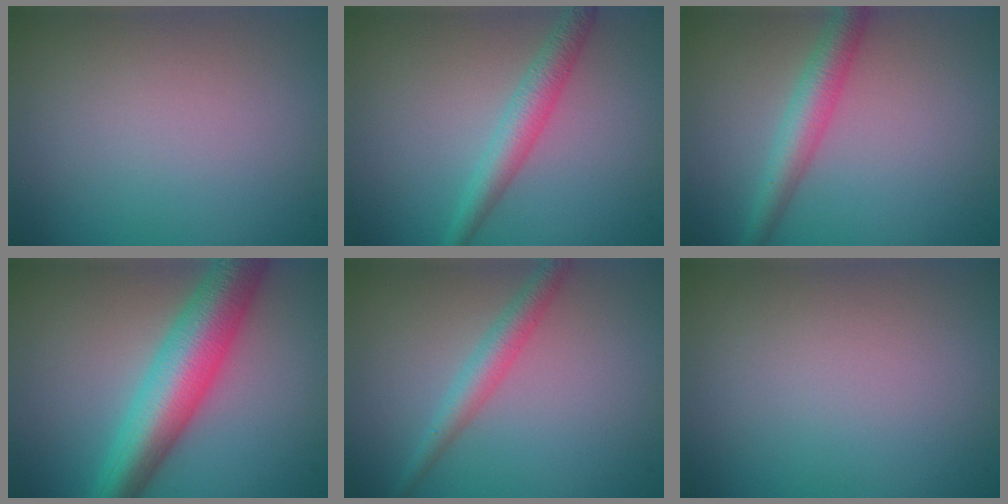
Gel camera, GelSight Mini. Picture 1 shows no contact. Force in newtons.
{"total": 2.9, "press": 2.9, "slide": 0.0}
{"total": 3.5, "press": 3.5, "slide": 0.1}
{"total": 8.4, "press": 8.4, "slide": 0.2}
{"total": 2.6, "press": 2.5, "slide": 0.1}
{"total": 0.0}